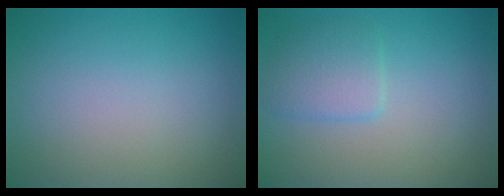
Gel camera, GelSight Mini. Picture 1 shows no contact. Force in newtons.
{"total": 2.4, "press": 2.4, "slide": 0.2}